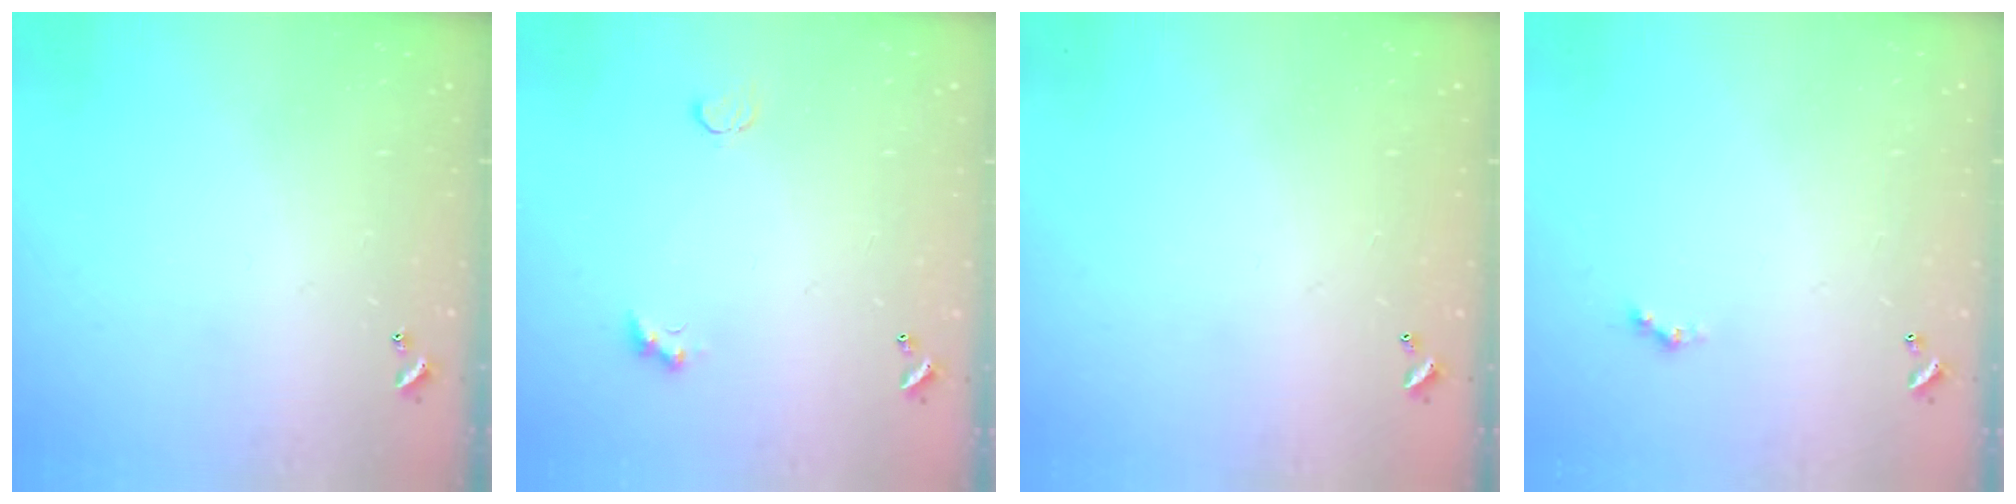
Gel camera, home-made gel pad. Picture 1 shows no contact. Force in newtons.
{"total": 2.9, "press": 2.8, "slide": 0.6}
{"total": 2.7, "press": 2.7, "slide": 0.1}
{"total": 0.5, "press": 0.4, "slide": 0.3}